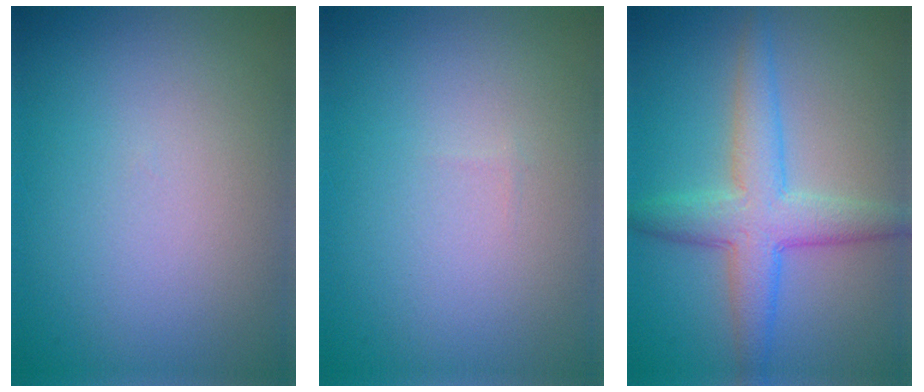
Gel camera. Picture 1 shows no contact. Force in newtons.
{"total": 0.0}
{"total": 4.9, "press": 4.9, "slide": 0.2}